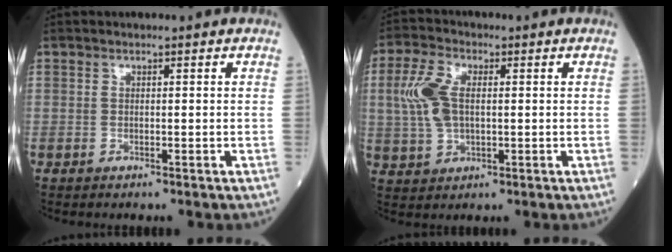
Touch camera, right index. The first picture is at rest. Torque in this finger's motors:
{"motor_torque": [0.19, 0.10, 0.15, 0.10]}